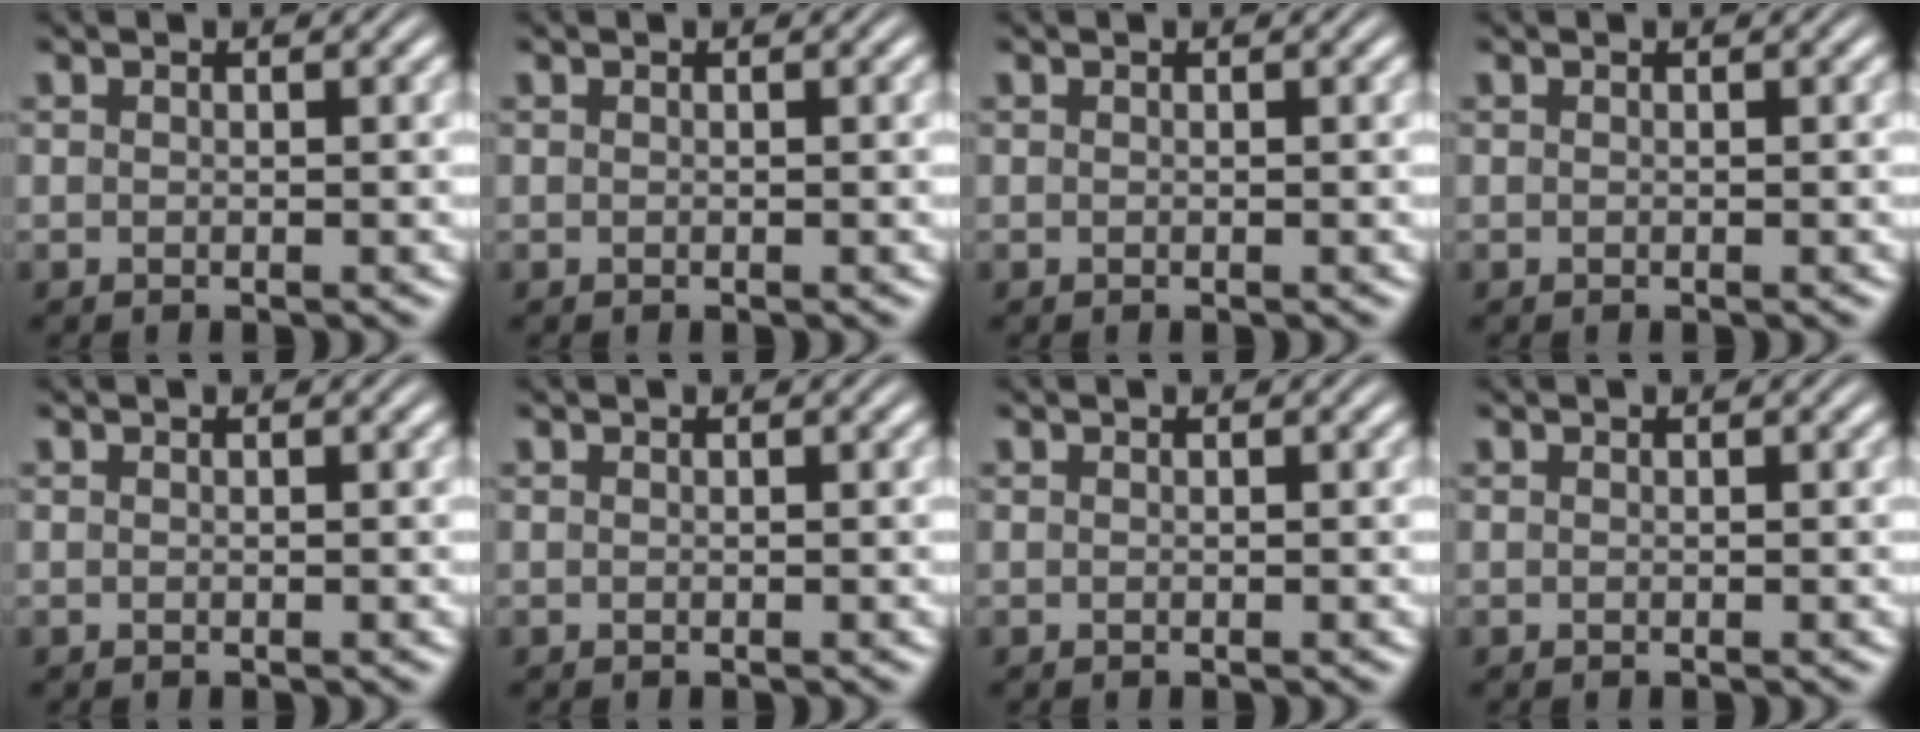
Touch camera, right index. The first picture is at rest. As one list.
[{"total": 0.0}, {"total": 0.0}, {"total": 0.0}, {"total": 0.0}, {"total": 0.0}, {"total": 0.0}, {"total": 0.0}]